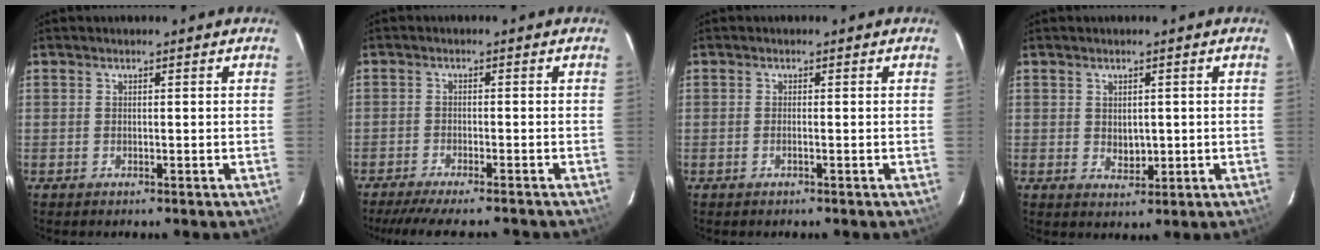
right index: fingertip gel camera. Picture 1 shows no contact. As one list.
[{"total": 9.4, "force": [-8.2, 1.1, 4.3], "torque": [-0.097, -0.014, -0.129]}, {"total": 0.7, "force": [-0.3, -0.2, 0.6], "torque": [-0.012, 0.001, -0.006]}, {"total": 3.1, "force": [0.2, 2.3, 2.0], "torque": [-0.031, -0.003, 0.009]}]